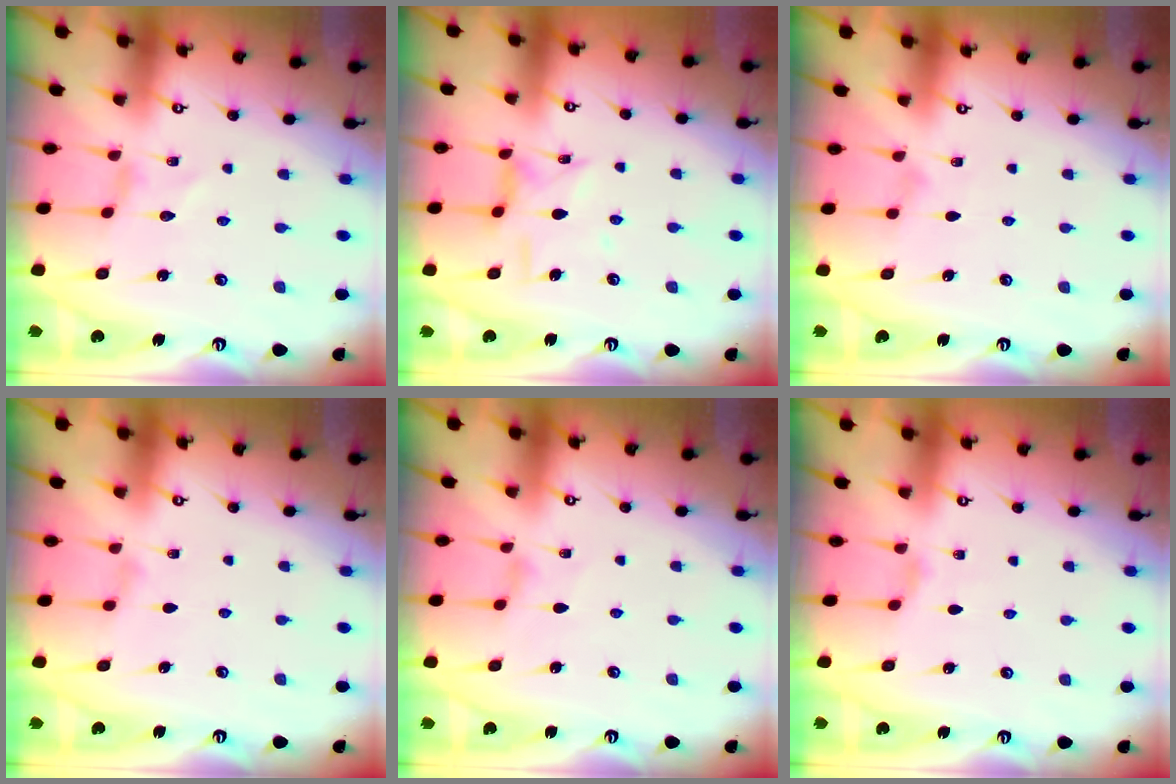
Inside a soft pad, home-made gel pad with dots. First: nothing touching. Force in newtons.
{"total": 6.4, "press": 6.3, "slide": 0.5}
{"total": 1.6, "press": 1.6, "slide": 0.2}
{"total": 3.2, "press": 3.2, "slide": 0.5}
{"total": 2.2, "press": 2.2, "slide": 0.3}
{"total": 1.1, "press": 1.0, "slide": 0.3}